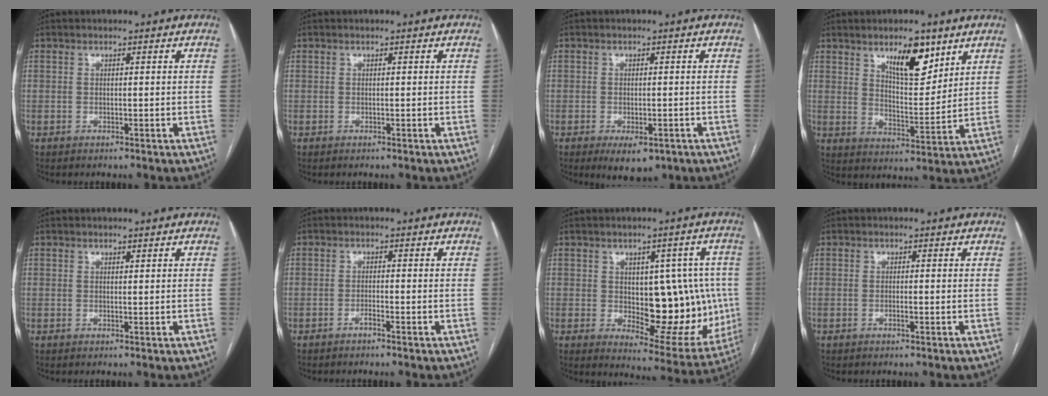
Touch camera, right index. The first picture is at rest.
{"total": 0.0}
{"total": 5.1, "force": [-2.8, 2.5, 3.4], "torque": [-0.045, -0.003, -0.033]}
{"total": 9.3, "force": [5.7, 3.0, 6.7], "torque": [-0.110, -0.004, 0.099]}
{"total": 0.0}
{"total": 1.3, "force": [-1.0, -0.1, 0.7], "torque": [-0.015, 0.002, -0.019]}
{"total": 15.9, "force": [-0.6, 7.7, 13.9], "torque": [-0.165, 0.013, 0.014]}
{"total": 0.7, "force": [-0.2, 0.0, 0.6], "torque": [-0.012, 0.002, -0.001]}